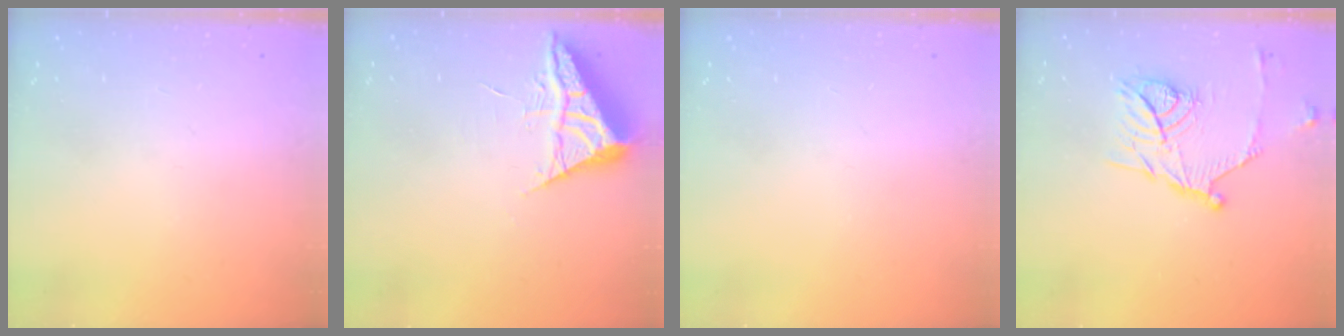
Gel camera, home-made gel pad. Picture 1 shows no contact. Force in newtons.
{"total": 6.3, "press": 6.3, "slide": 0.9}
{"total": 0.0}
{"total": 14.1, "press": 14.1, "slide": 0.2}